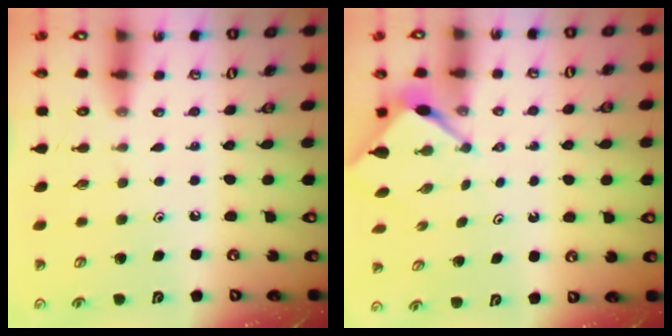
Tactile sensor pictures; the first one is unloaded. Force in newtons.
{"total": 2.9, "press": 2.9, "slide": 0.3}